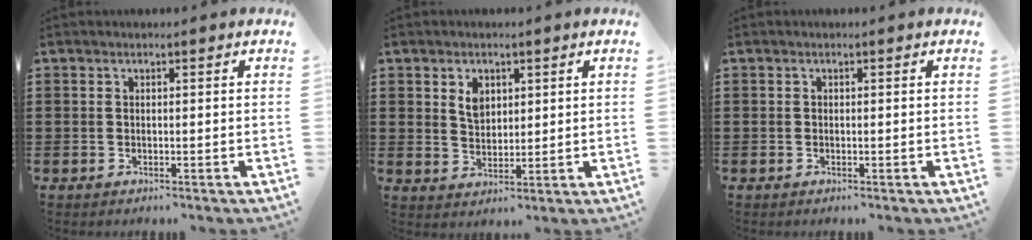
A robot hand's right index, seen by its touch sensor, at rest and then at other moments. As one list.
[{"total": 3.4, "force": [1.6, 2.3, 2.0], "torque": [-0.048, 0.008, 0.028]}, {"total": 0.0}]